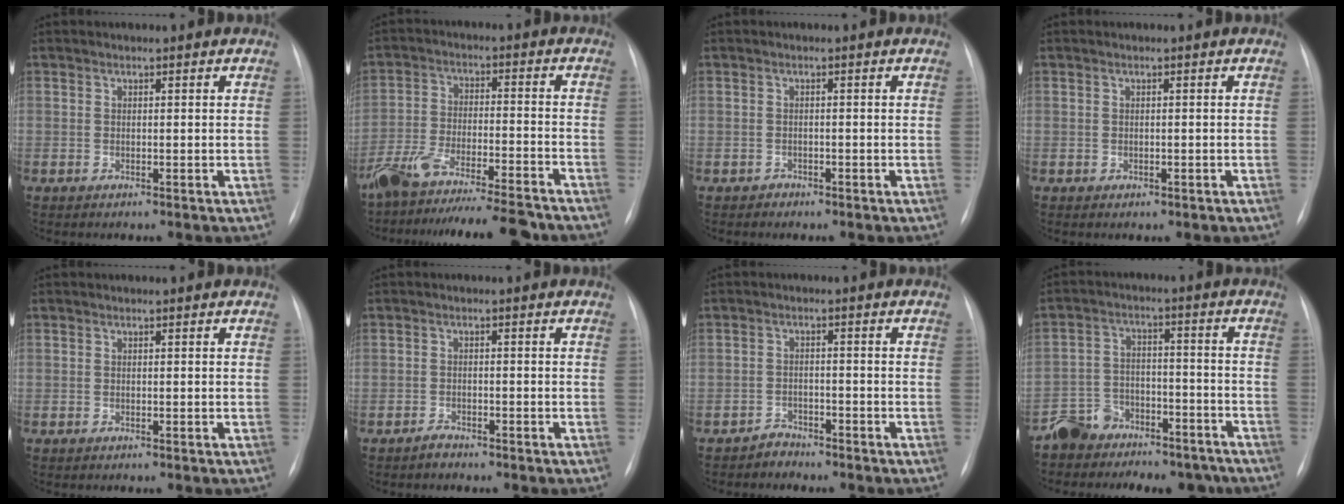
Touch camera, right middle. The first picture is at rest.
{"total": 18.5, "force": [-16.6, 1.9, 7.9], "torque": [-0.136, -0.013, -0.256]}
{"total": 0.9, "force": [-0.7, 0.5, -0.2], "torque": [0.000, 0.001, -0.015]}
{"total": 0.5, "force": [-0.2, 0.4, 0.3], "torque": [-0.006, 0.000, 0.000]}
{"total": 0.0}
{"total": 1.3, "force": [-1.2, 0.3, 0.2], "torque": [-0.006, -0.001, -0.021]}
{"total": 2.2, "force": [-2.0, 0.8, -0.5], "torque": [0.010, 0.000, -0.035]}
{"total": 10.9, "force": [-8.8, 6.1, 1.6], "torque": [-0.018, 0.041, -0.138]}